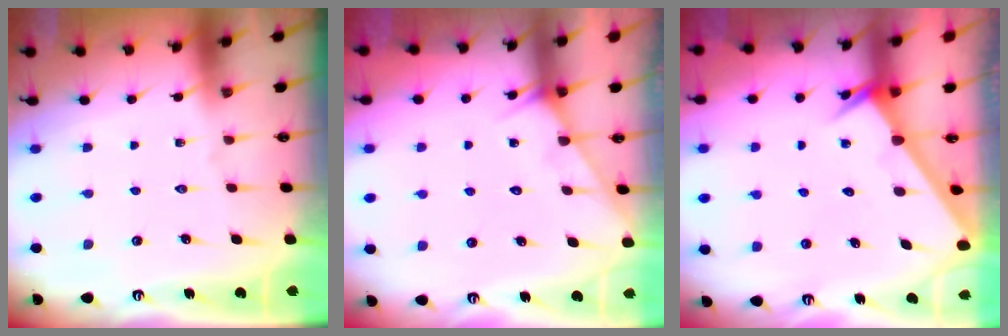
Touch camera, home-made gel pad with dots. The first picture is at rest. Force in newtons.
{"total": 6.4, "press": 6.4, "slide": 0.4}
{"total": 2.7, "press": 2.7, "slide": 0.1}